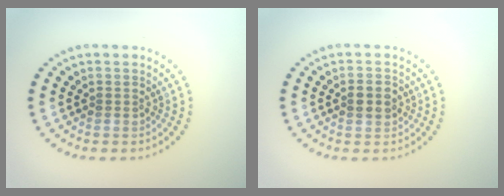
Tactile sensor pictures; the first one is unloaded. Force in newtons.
{"total": 2.3, "press": 2.3, "slide": 0.1}